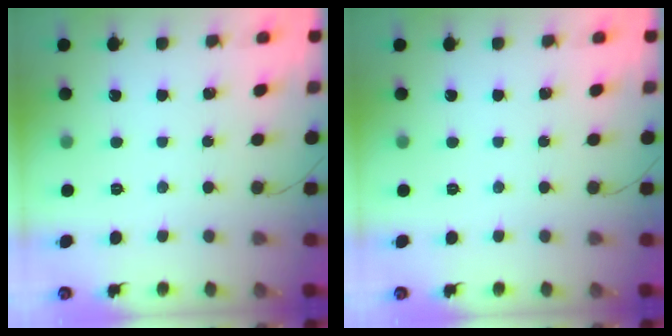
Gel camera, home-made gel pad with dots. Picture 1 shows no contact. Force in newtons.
{"total": 0.0}